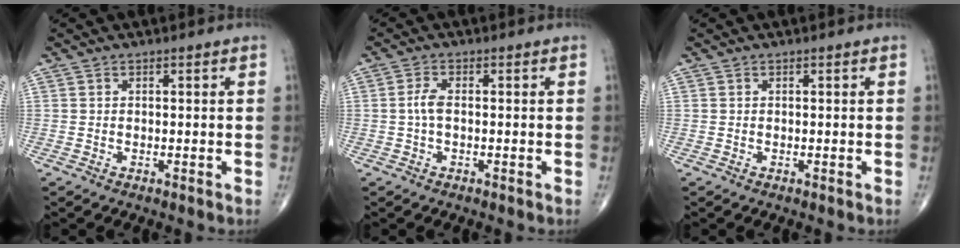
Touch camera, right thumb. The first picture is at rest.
{"total": 2.6, "force": [-0.2, 1.1, 2.4], "torque": [-0.055, 0.003, -0.008]}
{"total": 0.0}